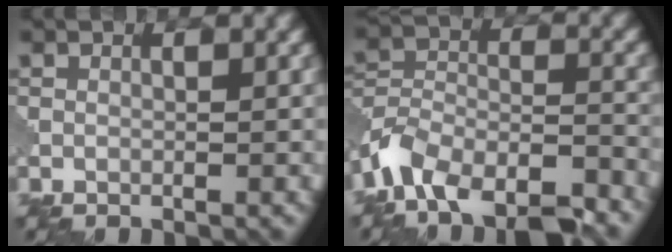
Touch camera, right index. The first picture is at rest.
{"total": 10.3, "force": [-8.1, 4.4, 4.7], "torque": [-0.087, -0.005, -0.137]}